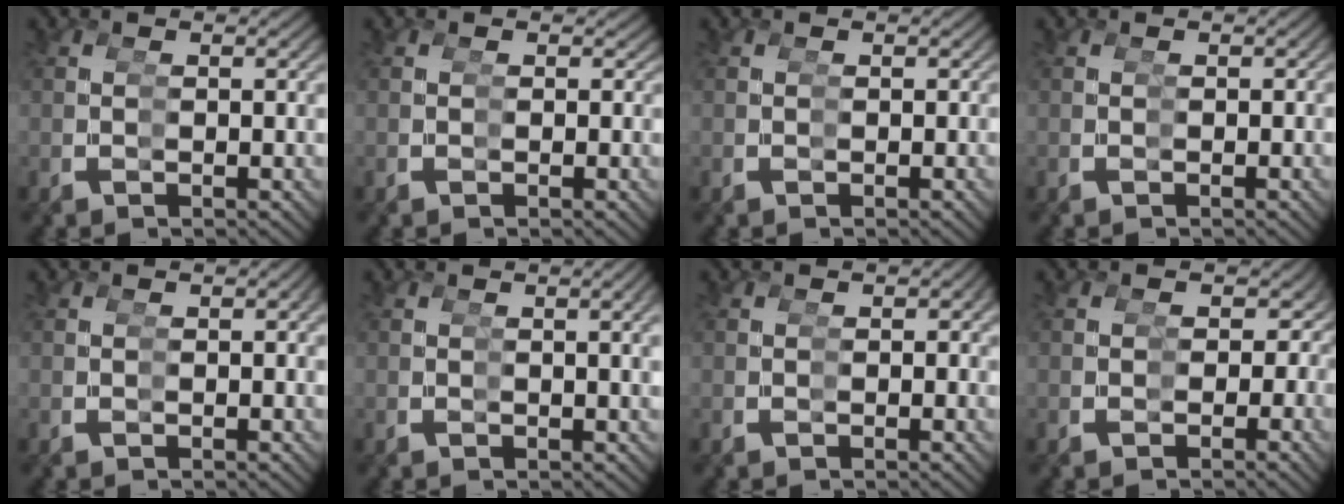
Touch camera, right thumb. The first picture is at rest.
{"total": 1.0, "force": [0.3, 0.9, 0.0], "torque": [0.009, -0.008, 0.004]}
{"total": 0.6, "force": [-0.1, 0.6, 0.0], "torque": [0.004, -0.007, 0.000]}
{"total": 0.8, "force": [-0.2, 0.8, 0.3], "torque": [0.002, -0.009, -0.001]}
{"total": 0.8, "force": [0.0, 0.5, 0.7], "torque": [-0.007, -0.007, 0.001]}
{"total": 1.5, "force": [0.3, -0.4, 1.4], "torque": [-0.020, 0.009, 0.007]}
{"total": 1.2, "force": [-0.1, 1.0, 0.6], "torque": [-0.001, -0.010, 0.000]}
{"total": 4.2, "force": [0.0, 3.7, 1.9], "torque": [-0.007, -0.021, 0.003]}